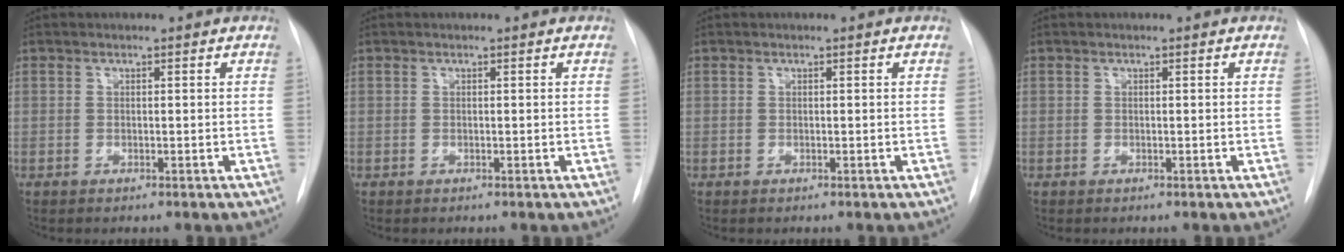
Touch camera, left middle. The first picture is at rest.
{"total": 0.0}
{"total": 0.0}
{"total": 0.0}